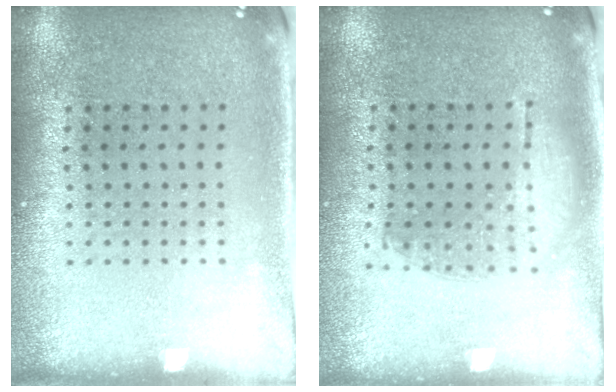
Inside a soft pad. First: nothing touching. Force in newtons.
{"total": 1.2, "press": 1.1, "slide": 0.5}